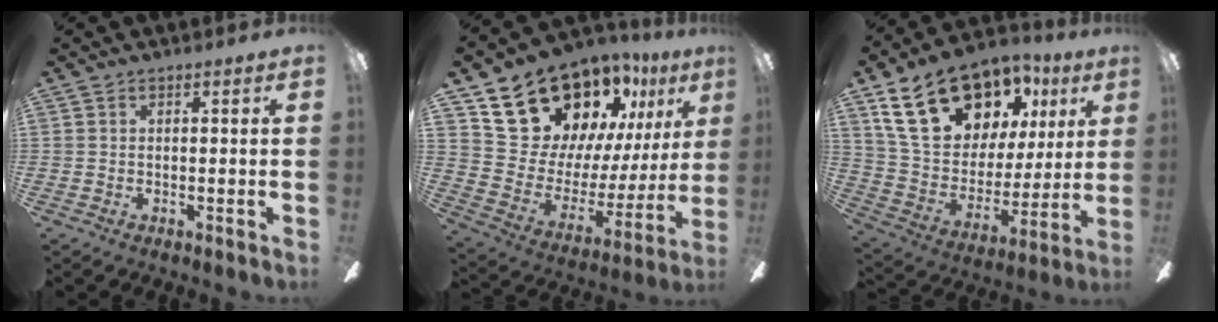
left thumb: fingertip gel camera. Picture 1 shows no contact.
{"total": 22.8, "force": [17.2, 12.2, 8.6], "torque": [-0.138, -0.114, 0.331]}
{"total": 22.7, "force": [13.3, 14.6, 11.3], "torque": [-0.187, -0.061, 0.253]}